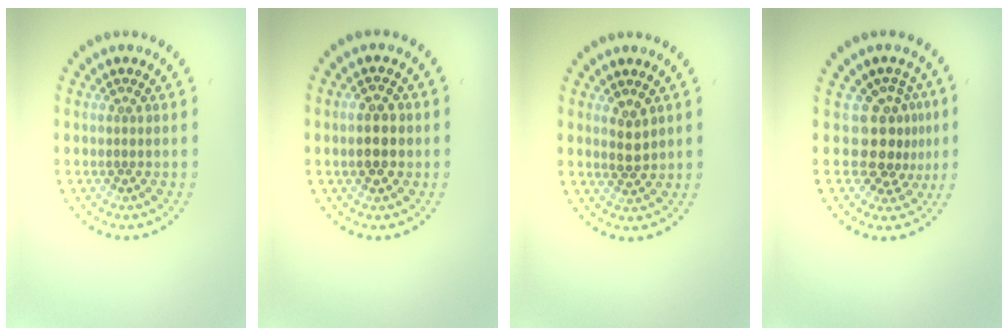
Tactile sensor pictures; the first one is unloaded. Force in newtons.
{"total": 2.8, "press": 2.8, "slide": 0.2}
{"total": 1.8, "press": 1.7, "slide": 0.5}
{"total": 3.5, "press": 2.5, "slide": 2.4}